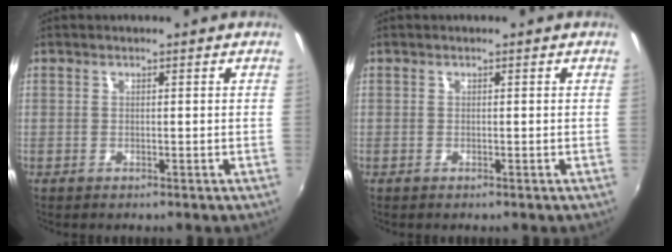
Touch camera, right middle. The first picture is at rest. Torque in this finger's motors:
{"motor_torque": [0.00, 0.12, 0.05, 0.00]}